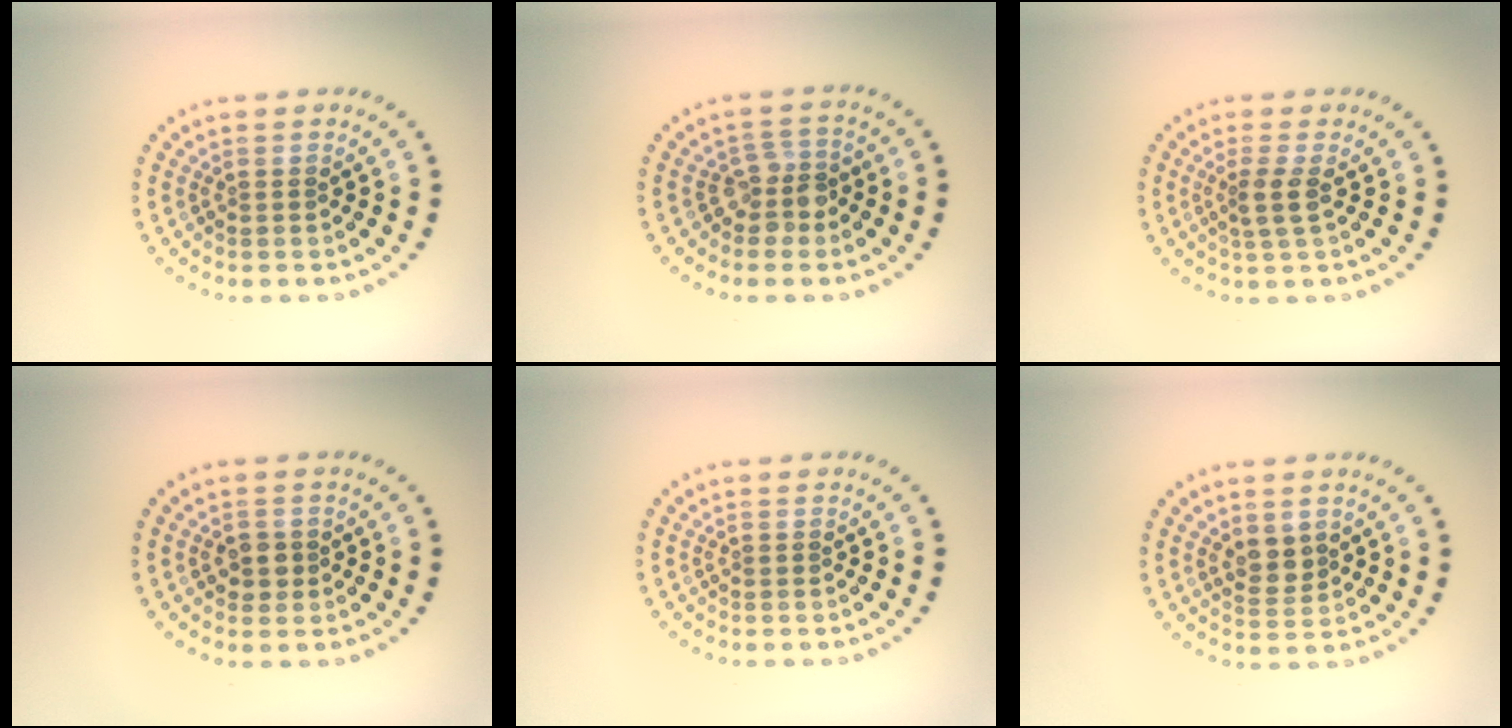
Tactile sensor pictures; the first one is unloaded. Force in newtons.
{"total": 2.5, "press": 2.0, "slide": 1.5}
{"total": 1.8, "press": 1.5, "slide": 1.0}
{"total": 1.6, "press": 1.6, "slide": 0.5}
{"total": 0.0}
{"total": 2.2, "press": 2.0, "slide": 0.9}